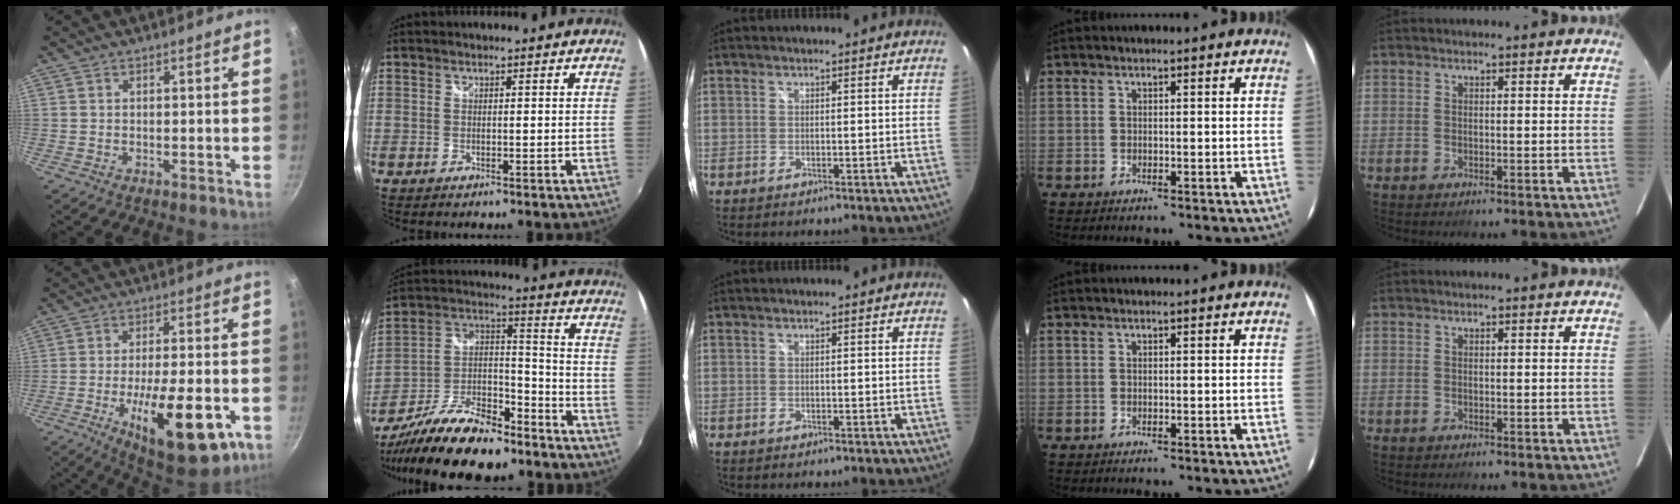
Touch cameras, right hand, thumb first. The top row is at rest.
{"thumb": {"total": 19.6, "force": [-7.2, 6.8, 16.9], "torque": [-0.234, 0.016, -0.099]}, "index": {"total": 20.7, "force": [-15.0, 7.6, 12.2], "torque": [-0.240, -0.010, -0.251]}}